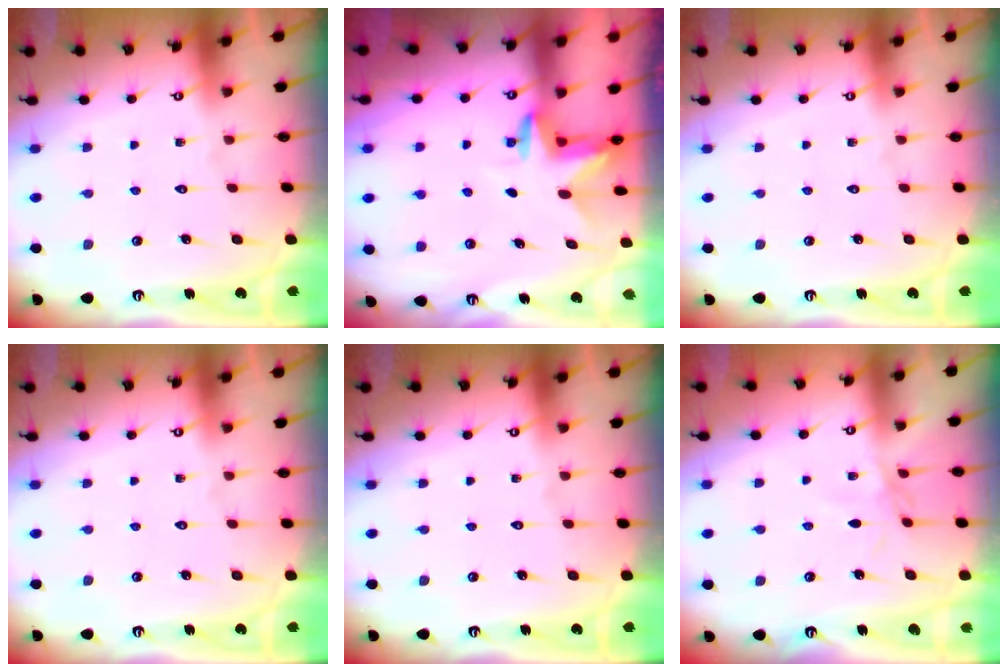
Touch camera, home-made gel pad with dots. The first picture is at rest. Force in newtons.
{"total": 3.3, "press": 3.3, "slide": 0.3}
{"total": 0.0}
{"total": 0.0}
{"total": 0.0}
{"total": 2.0, "press": 2.0, "slide": 0.4}